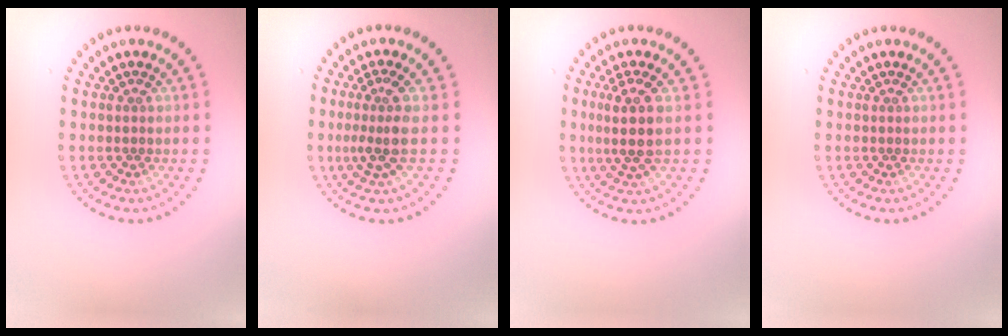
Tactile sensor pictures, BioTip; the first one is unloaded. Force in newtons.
{"total": 2.8, "press": 2.0, "slide": 1.9}
{"total": 3.2, "press": 2.7, "slide": 1.8}
{"total": 0.0}